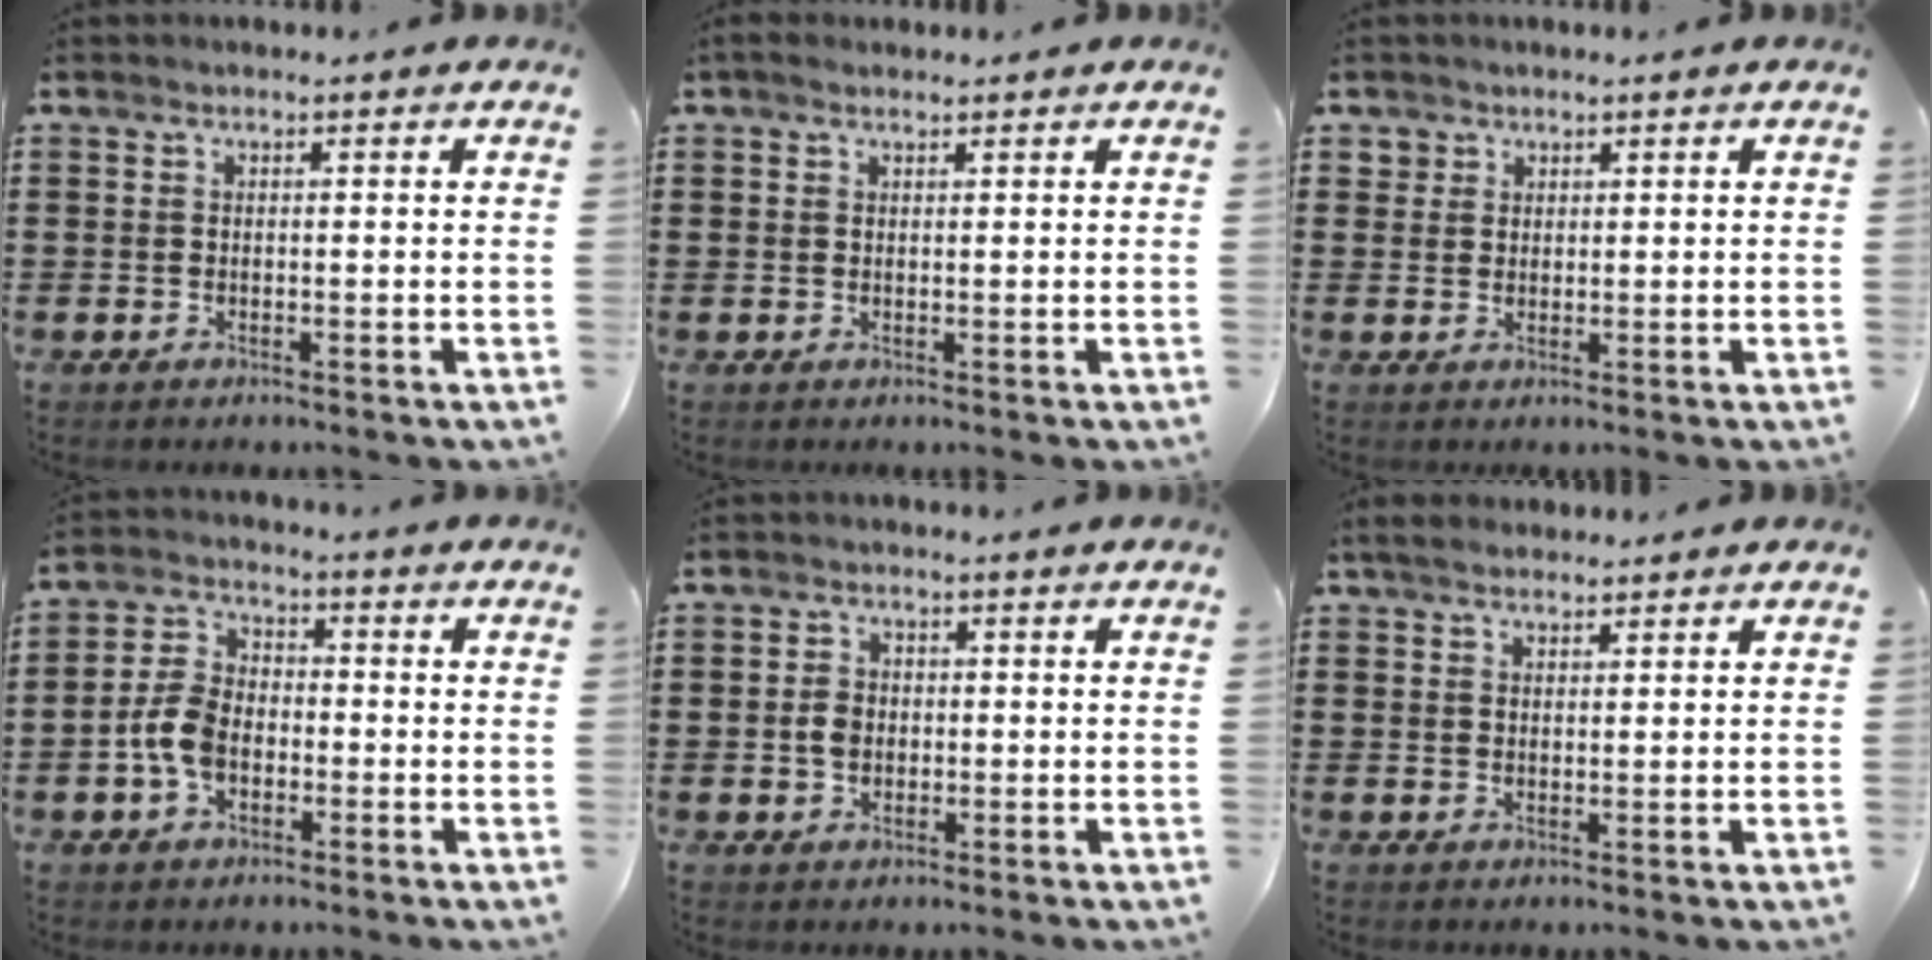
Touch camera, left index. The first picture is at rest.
{"total": 1.1, "force": [0.8, 0.4, 0.6], "torque": [-0.012, 0.004, 0.015]}
{"total": 2.0, "force": [1.3, 1.5, 0.1], "torque": [-0.009, 0.006, 0.025]}
{"total": 6.1, "force": [-1.7, 4.0, 4.3], "torque": [-0.119, -0.001, -0.042]}
{"total": 2.7, "force": [0.0, 2.1, 1.7], "torque": [-0.037, 0.005, -0.002]}
{"total": 2.4, "force": [2.1, 0.9, 0.8], "torque": [-0.021, 0.007, 0.039]}